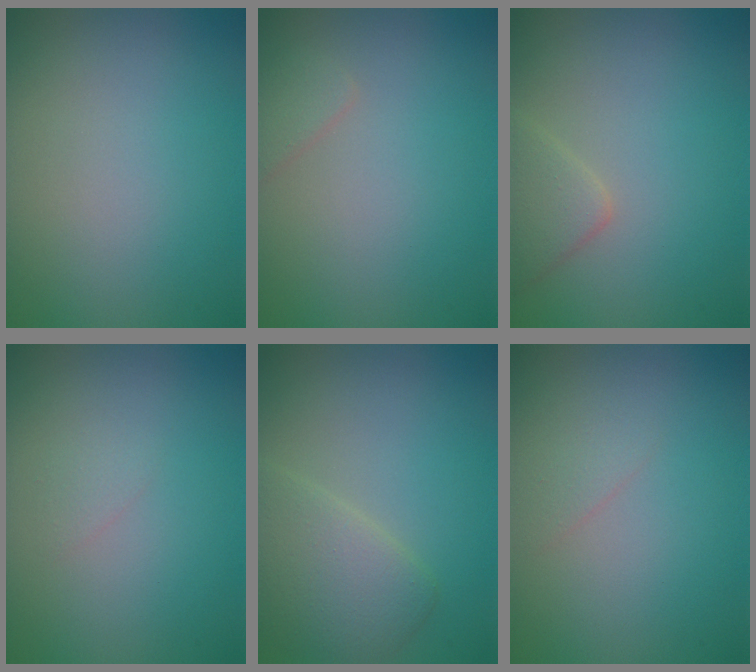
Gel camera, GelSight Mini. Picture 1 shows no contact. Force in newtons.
{"total": 0.9, "press": 0.9, "slide": 0.1}
{"total": 2.2, "press": 2.2, "slide": 0.1}
{"total": 0.7, "press": 0.7, "slide": 0.1}
{"total": 3.7, "press": 3.7, "slide": 0.3}
{"total": 0.8, "press": 0.8, "slide": 0.0}